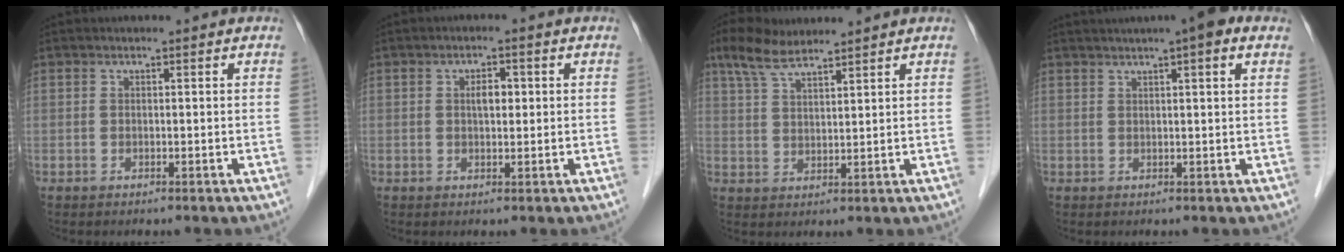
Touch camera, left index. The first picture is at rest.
{"total": 2.3, "force": [0.4, 1.0, 2.0], "torque": [-0.033, 0.004, 0.006]}
{"total": 6.1, "force": [4.9, 1.4, 3.3], "torque": [-0.078, 0.021, 0.099]}
{"total": 6.9, "force": [4.5, 0.6, 5.2], "torque": [-0.070, 0.029, 0.059]}